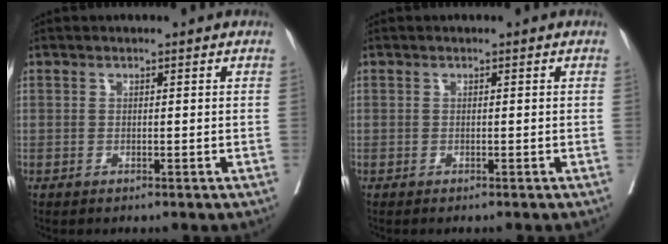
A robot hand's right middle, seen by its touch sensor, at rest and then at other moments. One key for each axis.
{"total": 1.0, "fx": -0.9, "fy": 0.1, "fz": 0.4, "tx": -0.004, "ty": -0.002, "tz": -0.015}